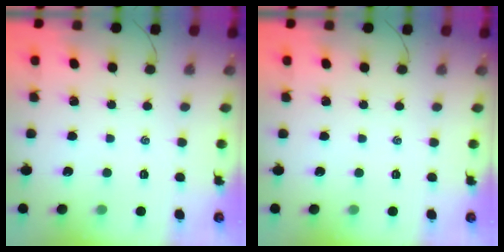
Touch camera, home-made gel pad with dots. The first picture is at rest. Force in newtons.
{"total": 0.0}